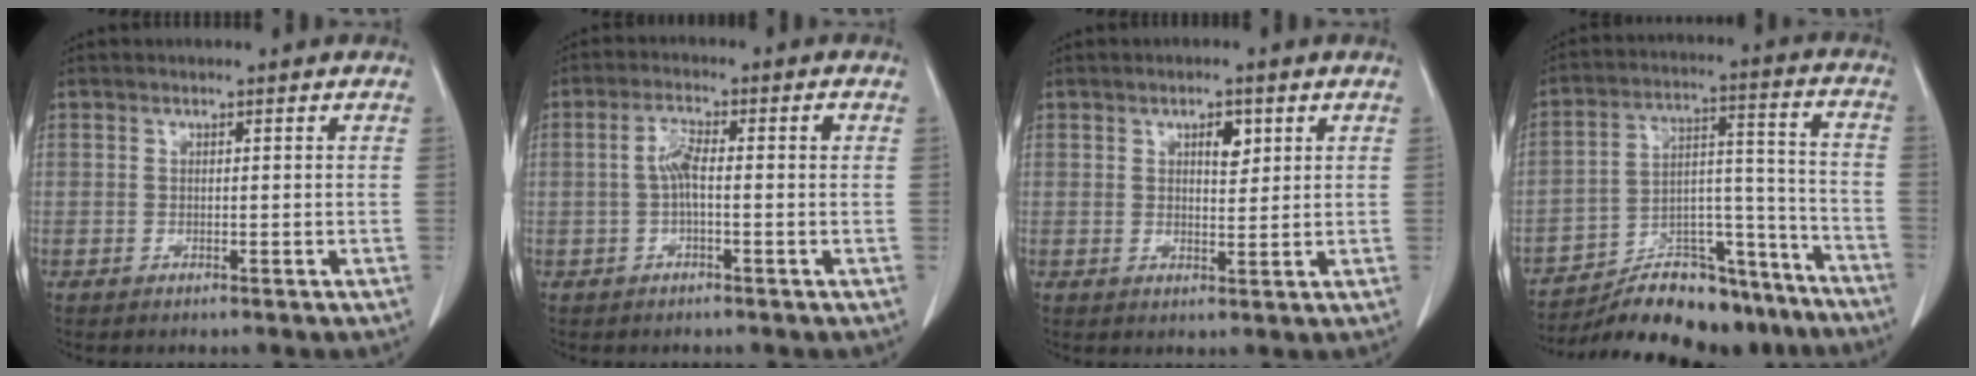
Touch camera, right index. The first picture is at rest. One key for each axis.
{"total": 4.2, "fx": 0.0, "fy": 0.9, "fz": 4.1, "tx": -0.084, "ty": 0.016, "tz": -0.001}
{"total": 3.1, "fx": 1.4, "fy": 1.3, "fz": 2.4, "tx": -0.036, "ty": -0.002, "tz": 0.023}
{"total": 19.5, "fx": -17.6, "fy": 5.8, "fz": 6.0, "tx": -0.091, "ty": 0.045, "tz": -0.269}